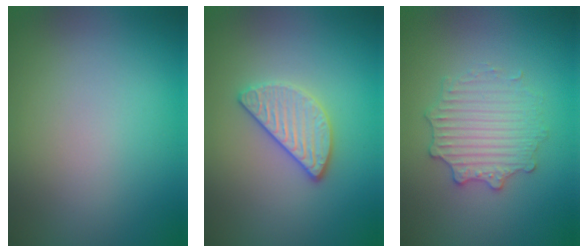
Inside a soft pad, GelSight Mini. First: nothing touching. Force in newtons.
{"total": 3.0, "press": 2.8, "slide": 1.1}
{"total": 3.0, "press": 2.9, "slide": 0.4}